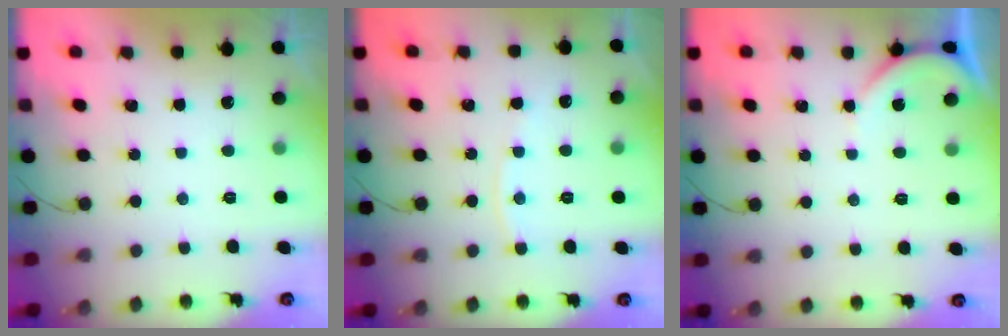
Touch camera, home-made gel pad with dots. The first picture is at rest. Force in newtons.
{"total": 4.6, "press": 4.5, "slide": 0.7}
{"total": 3.1, "press": 3.1, "slide": 0.3}